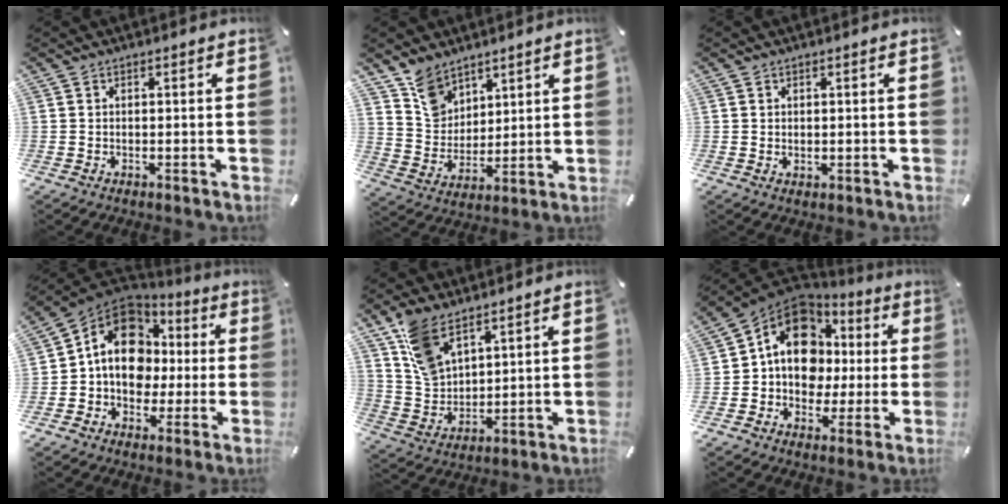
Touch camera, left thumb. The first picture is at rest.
{"total": 9.2, "force": [6.6, 6.2, 1.7], "torque": [-0.052, -0.037, 0.130]}
{"total": 0.7, "force": [0.4, 0.5, 0.2], "torque": [-0.004, 0.001, 0.008]}
{"total": 14.6, "force": [1.1, 12.1, 8.0], "torque": [-0.146, 0.003, 0.025]}
{"total": 10.4, "force": [6.9, 5.9, 4.9], "torque": [-0.109, -0.024, 0.136]}
{"total": 14.3, "force": [1.8, 12.1, 7.4], "torque": [-0.126, -0.008, 0.038]}